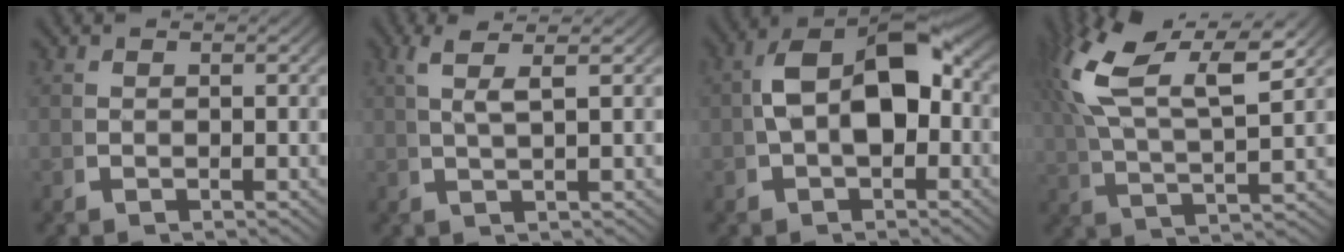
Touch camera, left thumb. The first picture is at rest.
{"total": 3.6, "force": [2.2, 0.4, 2.8], "torque": [-0.049, 0.013, 0.037]}
{"total": 10.6, "force": [0.6, 6.5, 8.4], "torque": [-0.142, -0.007, 0.011]}
{"total": 11.1, "force": [4.1, 5.6, 8.6], "torque": [-0.166, 0.004, 0.063]}